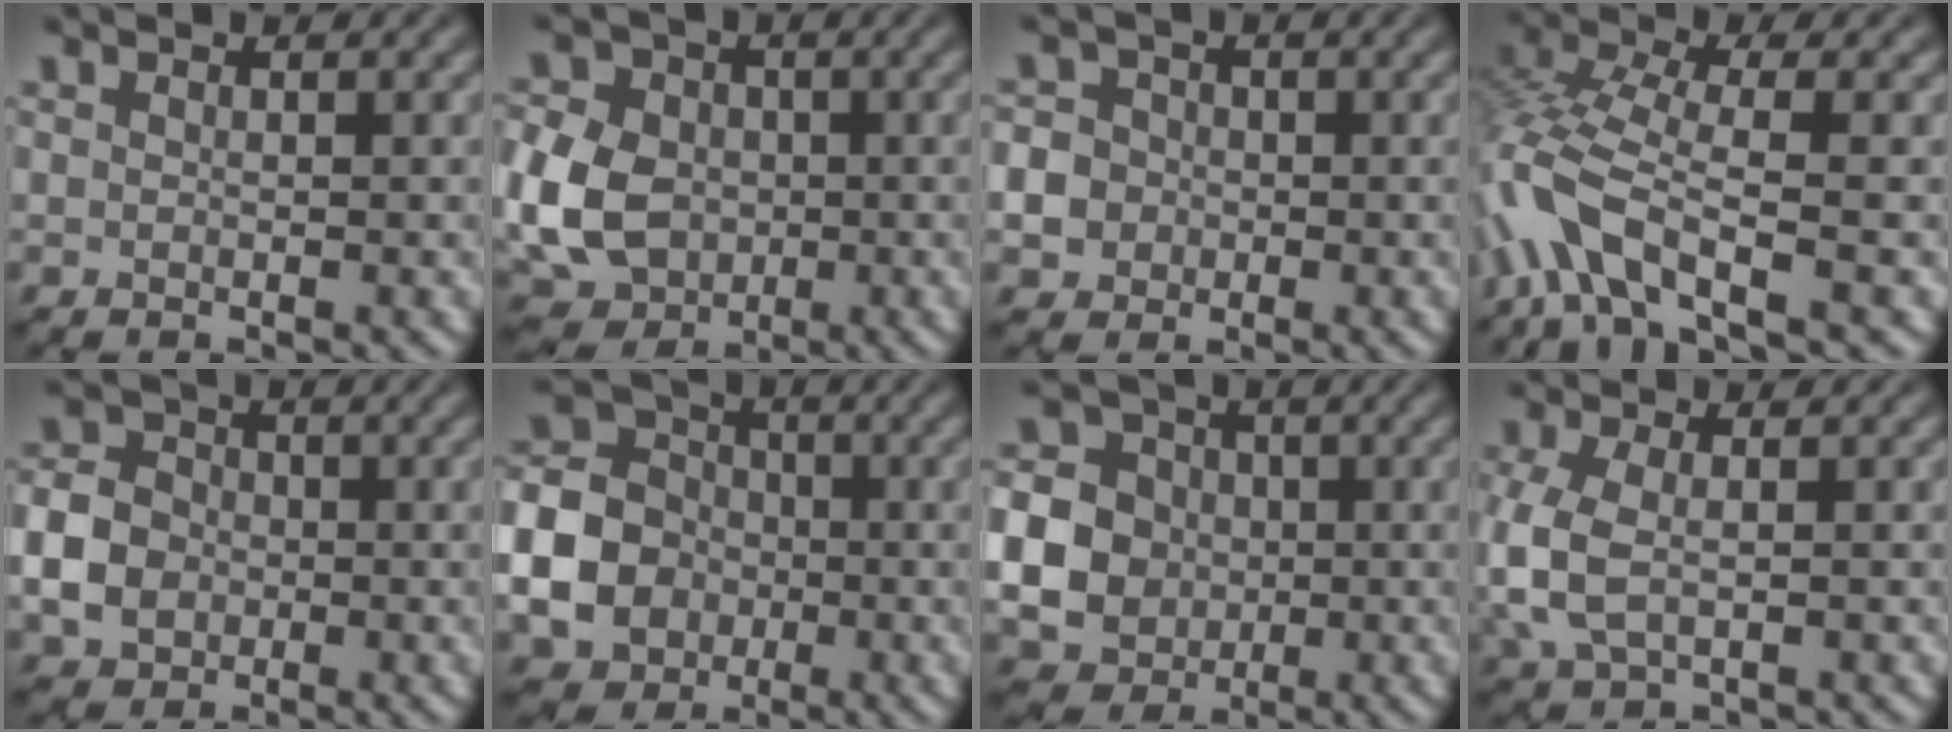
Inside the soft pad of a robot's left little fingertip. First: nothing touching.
{"total": 10.0, "force": [-1.5, 8.0, 5.8], "torque": [-0.132, -0.007, -0.041]}
{"total": 7.1, "force": [-1.4, 6.6, 2.1], "torque": [-0.041, 0.014, -0.050]}
{"total": 6.9, "force": [-3.6, 2.4, 5.4], "torque": [-0.121, 0.006, -0.092]}
{"total": 4.8, "force": [-1.5, 4.1, 2.1], "torque": [-0.043, 0.001, -0.038]}
{"total": 8.6, "force": [-2.5, 7.4, 3.7], "torque": [-0.097, -0.006, -0.063]}
{"total": 12.5, "force": [-1.2, 11.7, 4.1], "torque": [-0.116, -0.003, -0.044]}
{"total": 4.3, "force": [-0.8, 2.4, 3.5], "torque": [-0.099, -0.007, -0.016]}